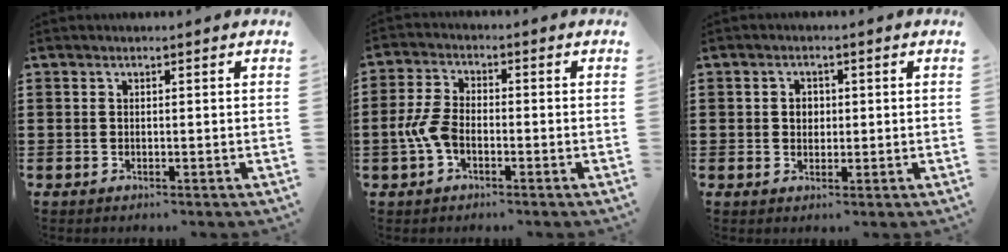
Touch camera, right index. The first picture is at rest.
{"total": 5.1, "force": [-1.6, 3.0, 3.8], "torque": [-0.109, -0.005, -0.040]}
{"total": 2.0, "force": [0.2, 1.7, 0.9], "torque": [-0.022, 0.010, 0.003]}